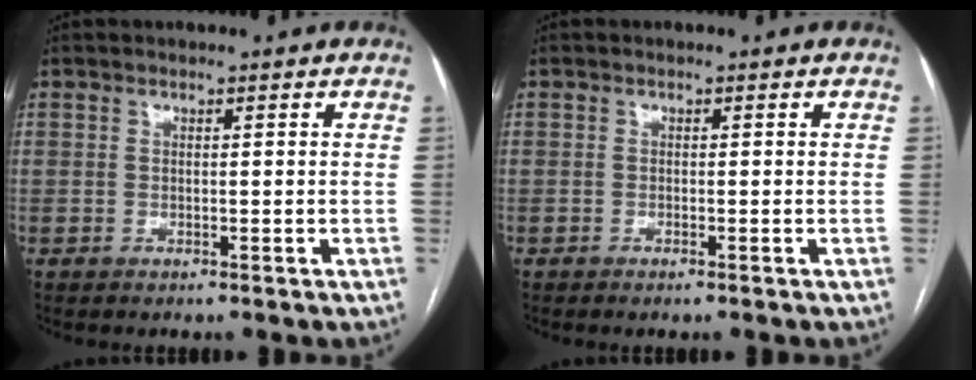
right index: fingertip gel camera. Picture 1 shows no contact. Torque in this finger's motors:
{"motor_torque": [0.09, 0.02, 0.03, -0.02]}